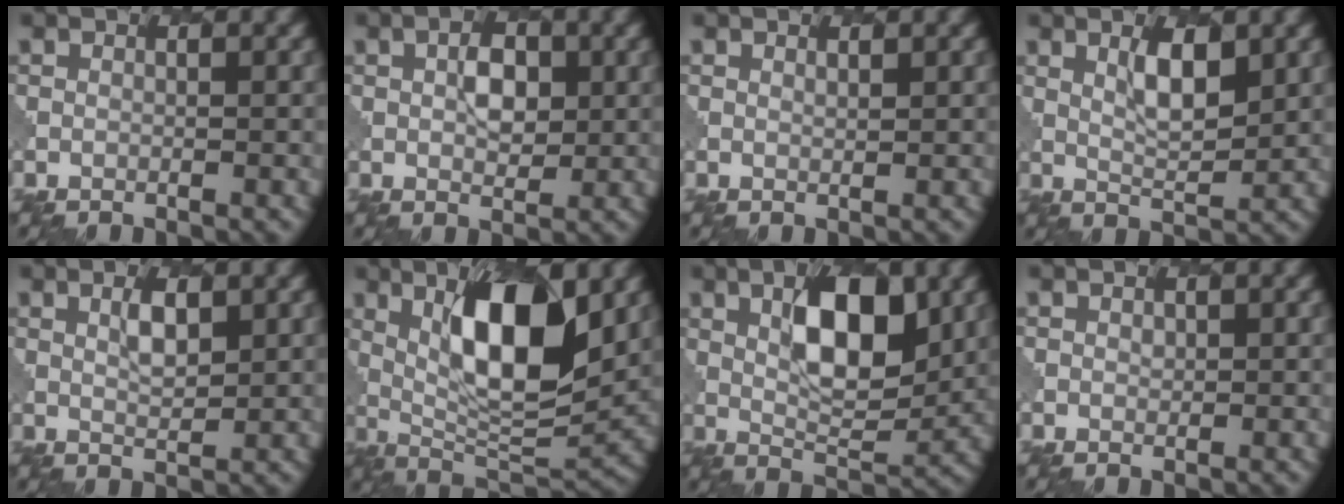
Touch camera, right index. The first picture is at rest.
{"total": 2.9, "force": [0.8, 1.7, 2.2], "torque": [-0.033, 0.002, 0.012]}
{"total": 0.8, "force": [0.7, 0.1, 0.3], "torque": [-0.003, -0.004, 0.013]}
{"total": 3.5, "force": [1.7, 1.0, 2.8], "torque": [-0.051, -0.004, 0.032]}
{"total": 2.1, "force": [1.2, 0.6, 1.7], "torque": [-0.033, -0.002, 0.023]}
{"total": 10.5, "force": [2.9, 3.4, 9.5], "torque": [-0.148, -0.007, 0.054]}
{"total": 7.4, "force": [2.4, 3.0, 6.3], "torque": [-0.095, 0.001, 0.043]}
{"total": 0.7, "force": [0.3, 0.6, 0.3], "torque": [-0.003, -0.003, 0.007]}